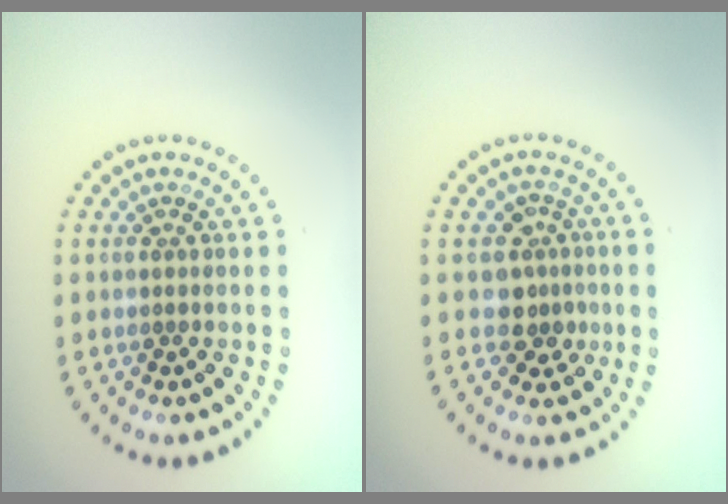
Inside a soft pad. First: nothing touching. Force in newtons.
{"total": 2.8, "press": 2.4, "slide": 1.4}